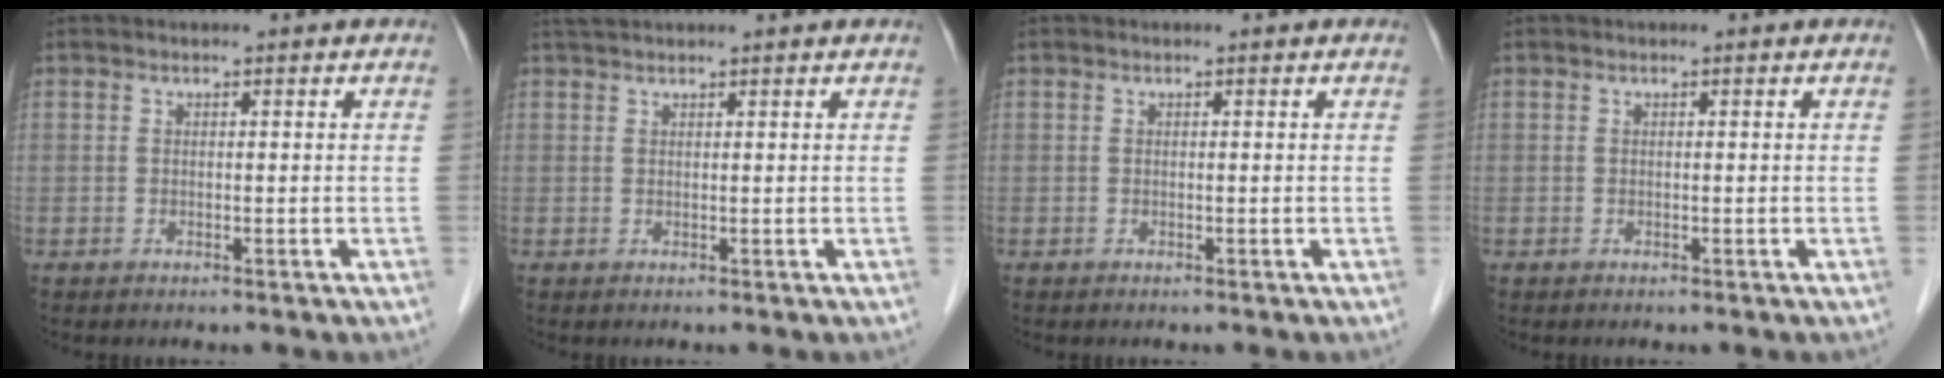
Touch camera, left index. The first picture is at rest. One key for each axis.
{"total": 2.8, "fx": 2.6, "fy": 0.0, "fz": 1.1, "tx": -0.011, "ty": 0.025, "tz": 0.043}
{"total": 0.0}
{"total": 0.0}